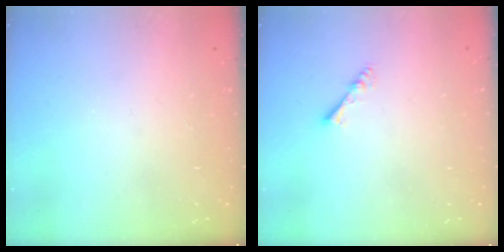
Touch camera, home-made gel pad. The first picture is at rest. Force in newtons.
{"total": 2.9, "press": 2.8, "slide": 0.4}